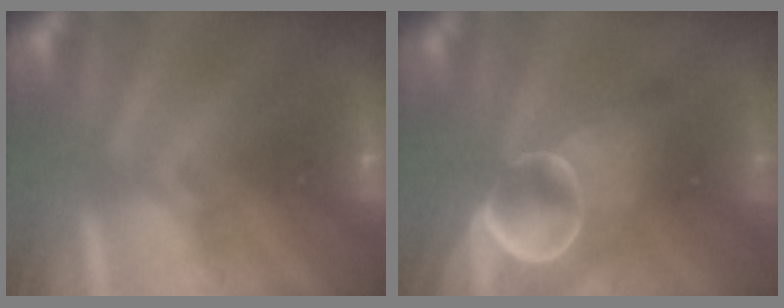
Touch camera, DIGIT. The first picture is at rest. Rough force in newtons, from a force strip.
{"total": 7.8}